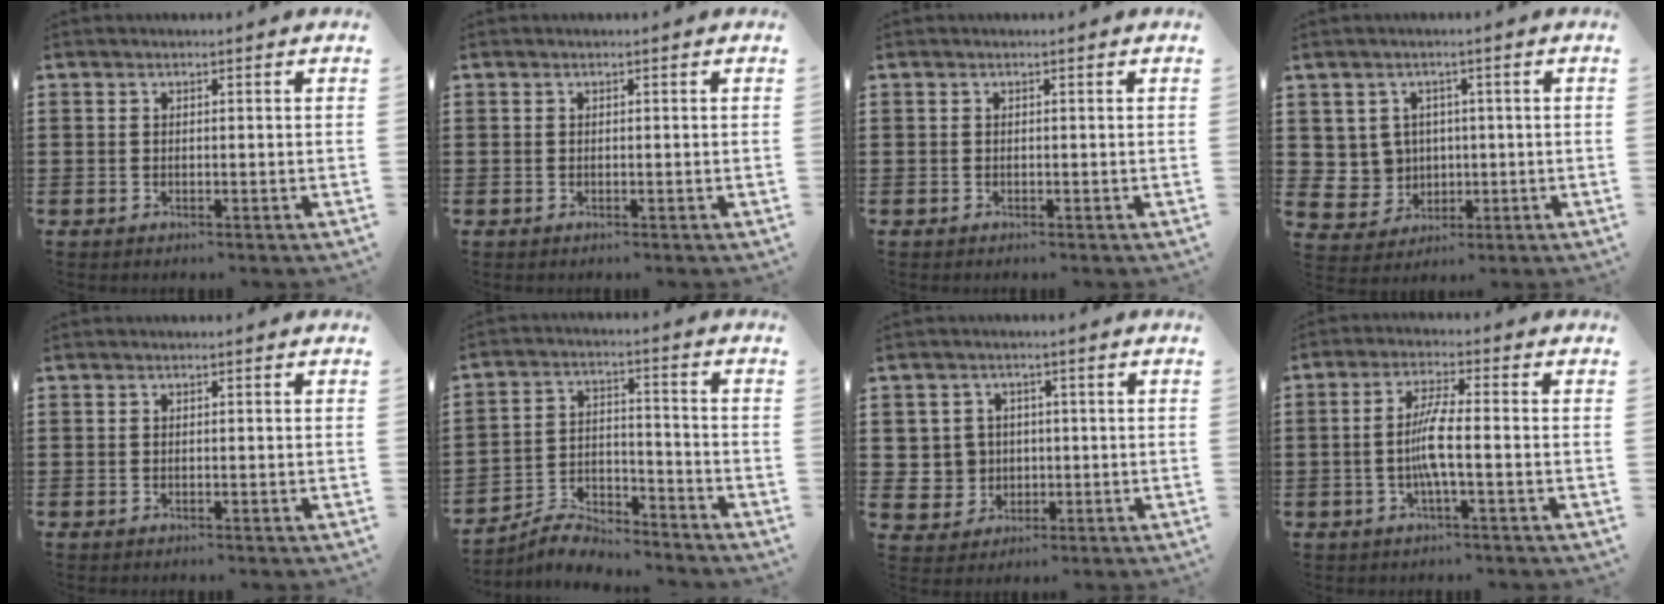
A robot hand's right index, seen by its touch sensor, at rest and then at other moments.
{"total": 0.0}
{"total": 0.0}
{"total": 4.1, "force": [1.0, 3.9, 0.6], "torque": [-0.034, 0.008, 0.019]}
{"total": 0.0}
{"total": 5.8, "force": [-5.6, 0.9, 1.0], "torque": [-0.027, 0.010, -0.112]}
{"total": 3.9, "force": [0.2, 3.9, 0.5], "torque": [-0.030, 0.013, 0.002]}
{"total": 5.5, "force": [-1.0, 0.4, 5.4], "torque": [-0.113, -0.005, -0.027]}